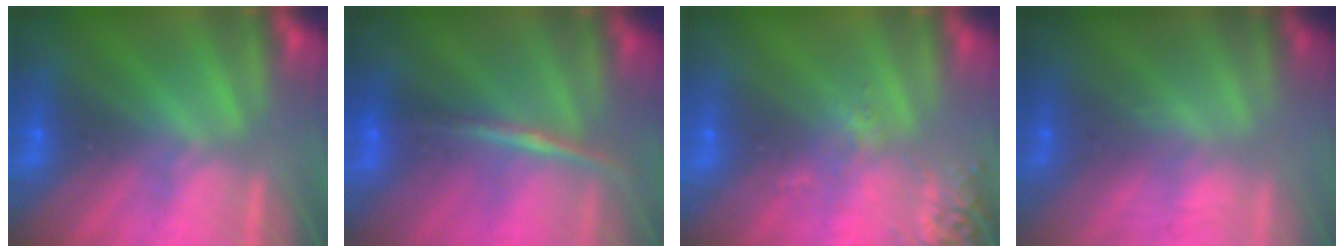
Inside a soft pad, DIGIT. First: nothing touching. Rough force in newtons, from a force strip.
{"total": 1.9}
{"total": 2.6}
{"total": 3.0}